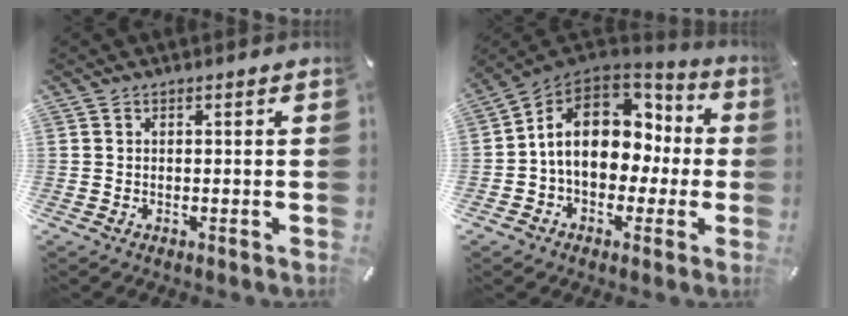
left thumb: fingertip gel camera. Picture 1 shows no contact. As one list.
[{"total": 16.2, "force": [2.2, 12.3, 10.4], "torque": [-0.176, 0.000, 0.042]}]